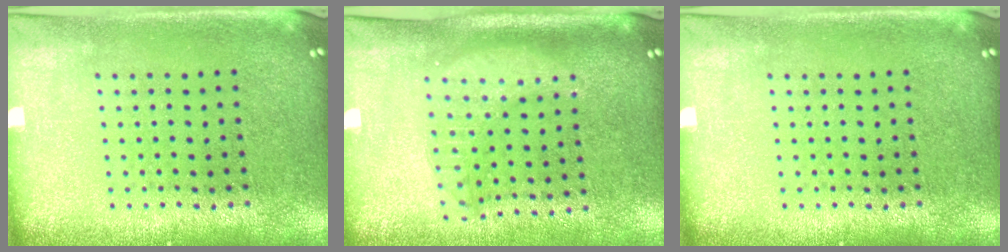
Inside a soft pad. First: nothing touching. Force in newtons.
{"total": 1.8, "press": 1.5, "slide": 0.9}
{"total": 0.0}